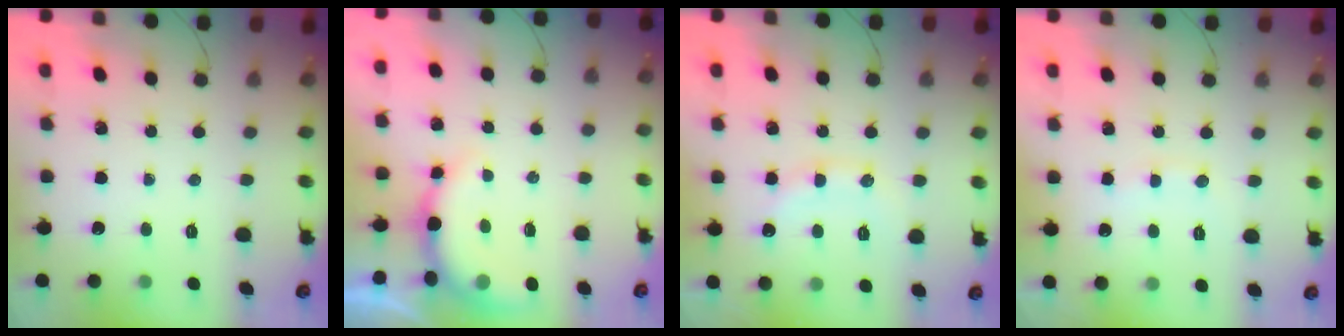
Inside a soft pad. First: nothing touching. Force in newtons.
{"total": 8.1, "press": 8.0, "slide": 1.2}
{"total": 12.1, "press": 12.1, "slide": 0.9}
{"total": 7.5, "press": 7.4, "slide": 1.5}